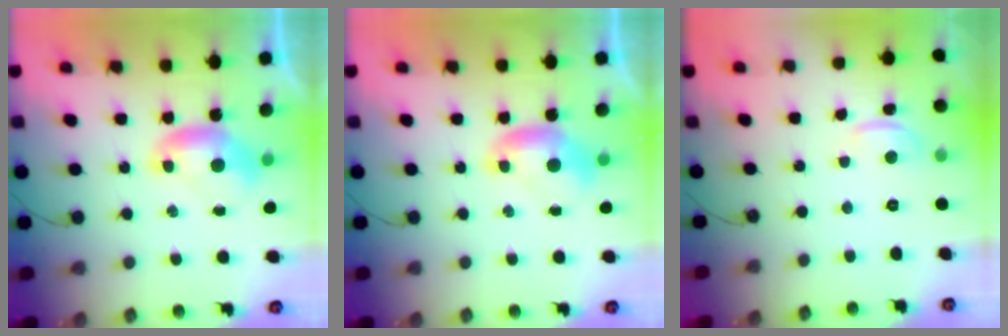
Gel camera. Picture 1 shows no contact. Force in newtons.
{"total": 0.0}
{"total": 0.7, "press": 0.6, "slide": 0.5}